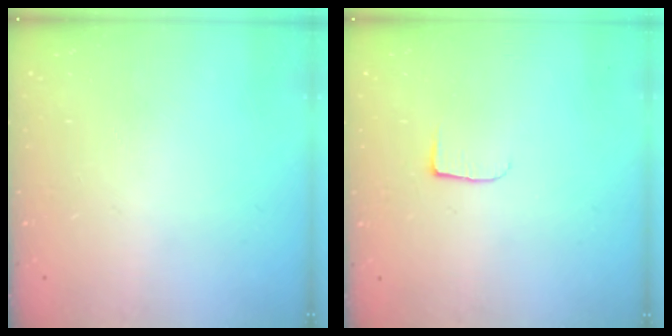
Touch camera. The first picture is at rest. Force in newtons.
{"total": 5.0, "press": 4.9, "slide": 0.6}